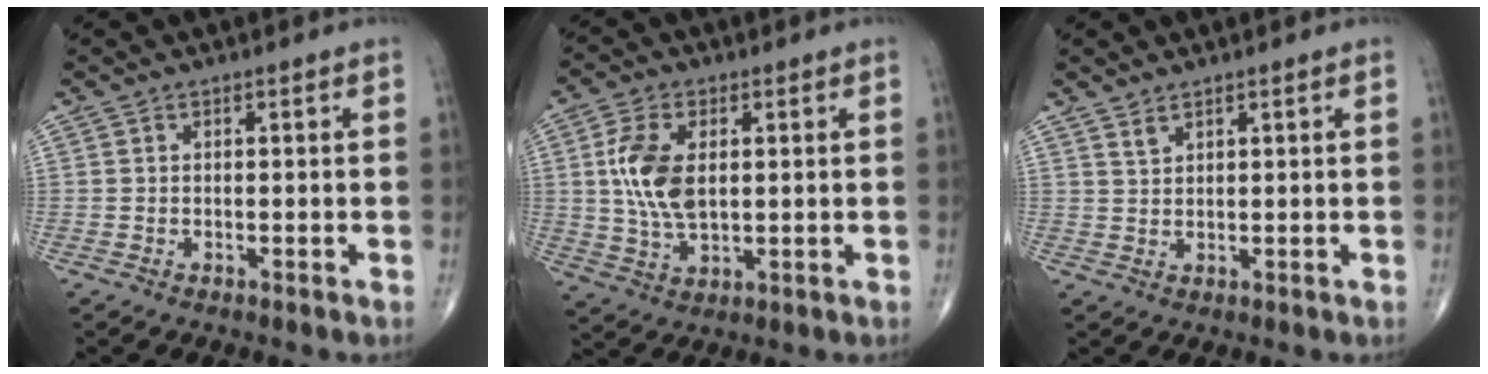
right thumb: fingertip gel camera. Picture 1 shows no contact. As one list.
[{"total": 10.2, "force": [1.6, 5.6, 8.3], "torque": [-0.167, -0.006, 0.034]}, {"total": 1.7, "force": [1.4, 0.6, 0.7], "torque": [-0.008, -0.007, 0.030]}]